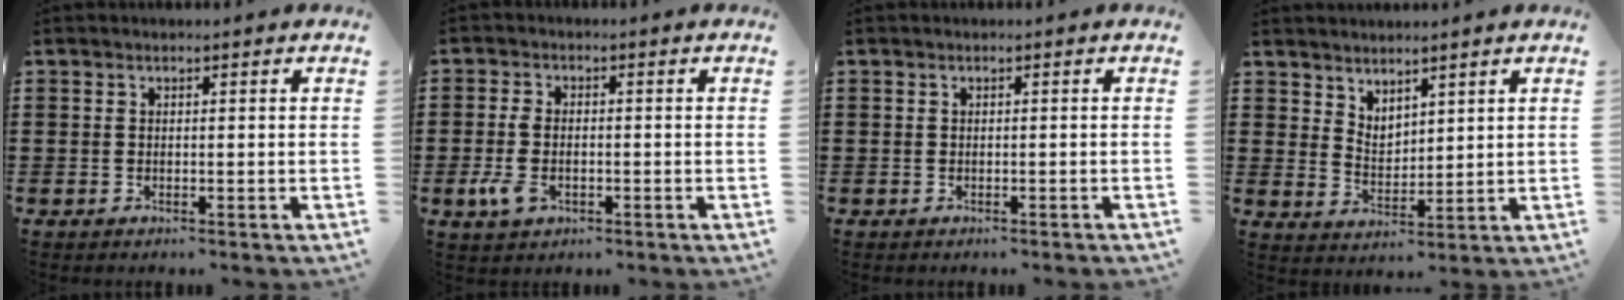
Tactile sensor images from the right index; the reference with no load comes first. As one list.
[{"total": 4.4, "force": [-1.3, 2.6, 3.3], "torque": [-0.089, -0.004, -0.031]}, {"total": 0.0}, {"total": 3.4, "force": [3.2, 0.9, -0.2], "torque": [-0.006, -0.010, 0.064]}]